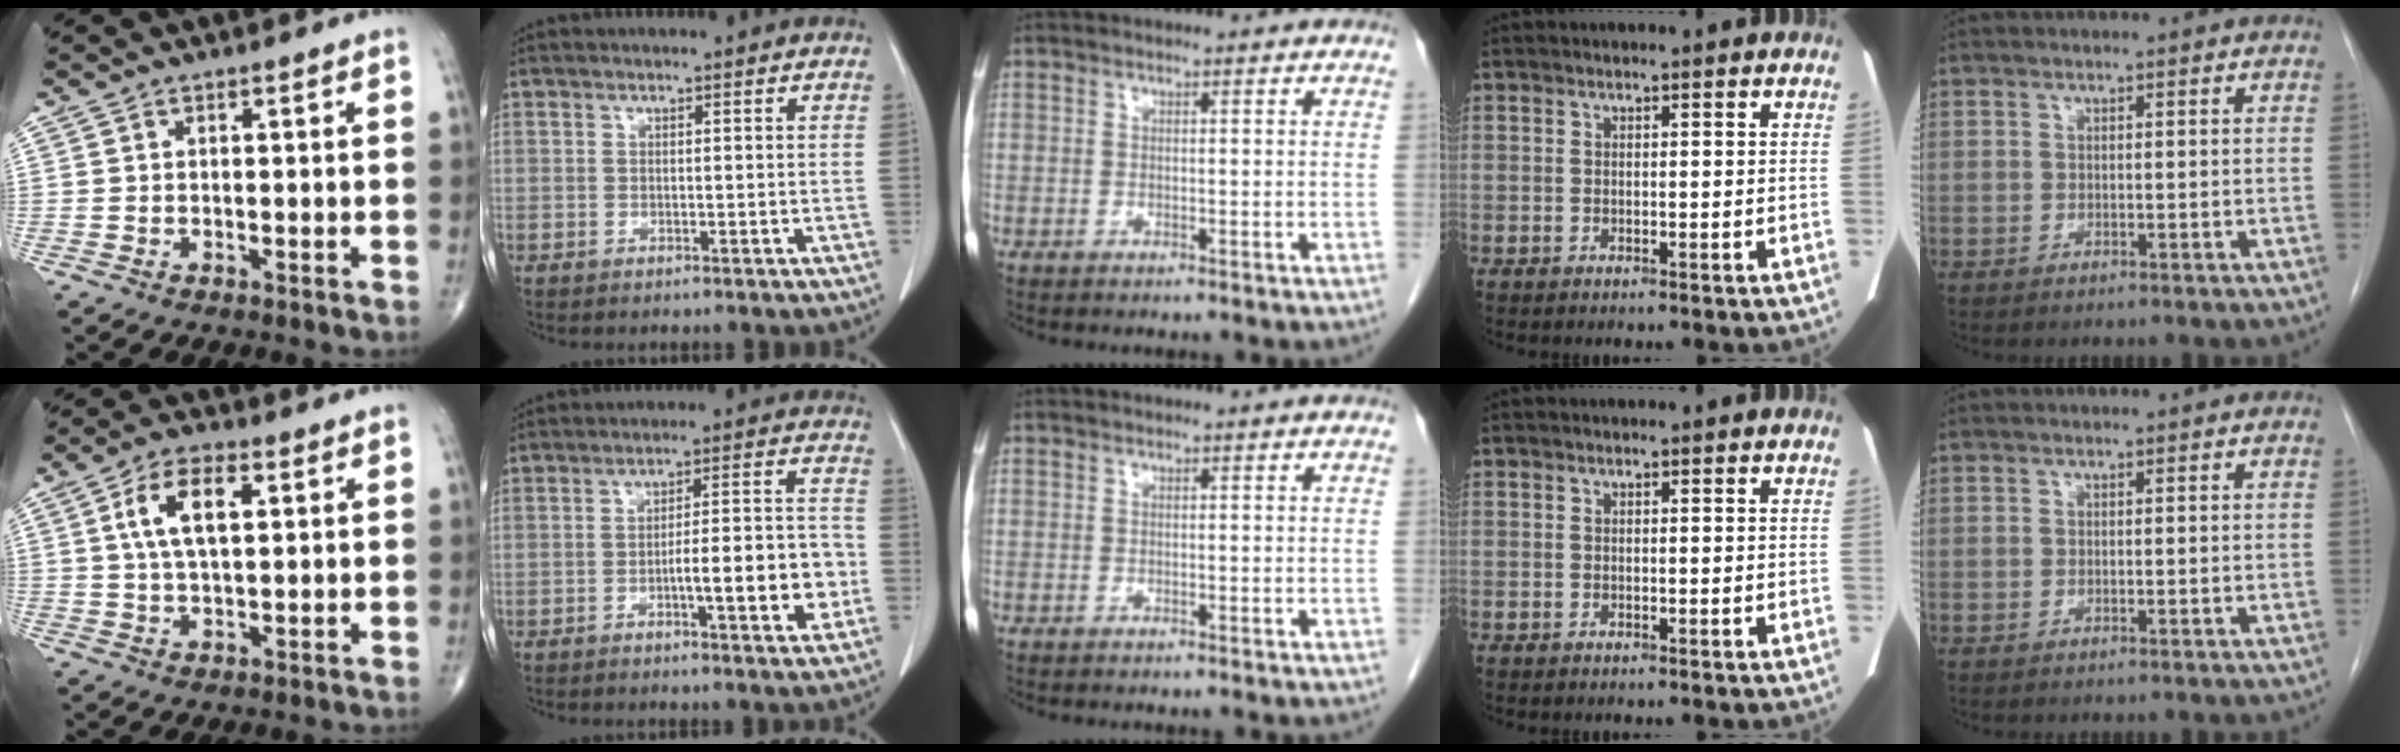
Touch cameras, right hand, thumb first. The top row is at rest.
{"thumb": {"total": 8.9, "force": [2.4, 4.2, 7.5], "torque": [-0.133, 0.002, 0.041]}, "index": {"total": 11.3, "force": [-3.0, 2.3, 10.6], "torque": [-0.154, 0.021, -0.038]}}